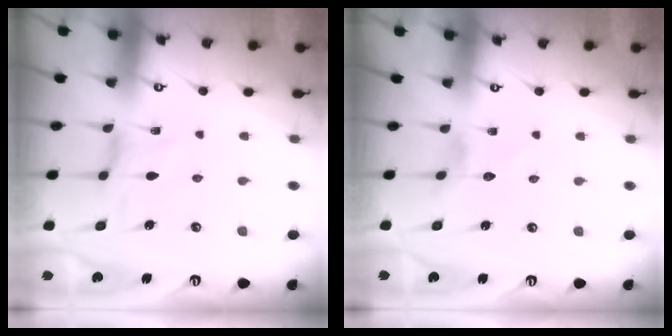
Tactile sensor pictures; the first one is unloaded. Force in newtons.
{"total": 1.7, "press": 1.7, "slide": 0.2}